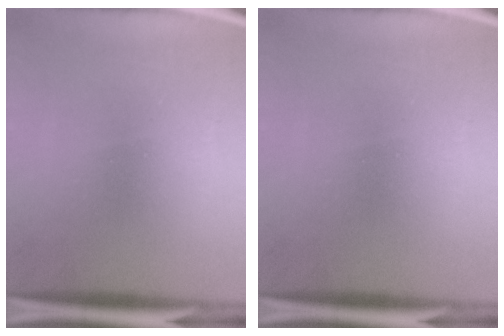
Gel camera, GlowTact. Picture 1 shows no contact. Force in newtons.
{"total": 0.0}